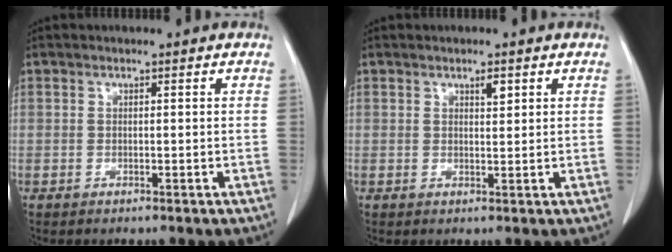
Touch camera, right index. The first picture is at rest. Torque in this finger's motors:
{"motor_torque": [0.21, 0.12, 0.00, 0.02]}